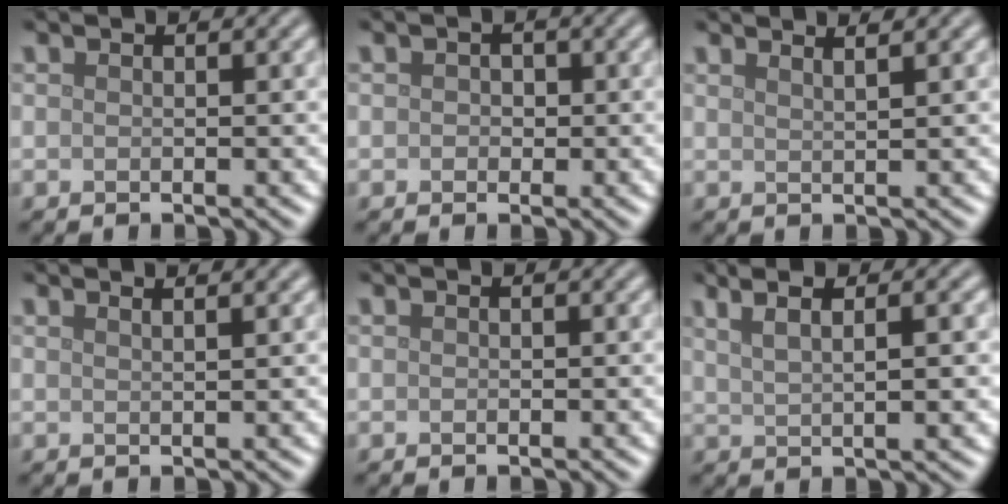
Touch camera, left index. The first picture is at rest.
{"total": 1.1, "force": [0.0, 1.0, 0.5], "torque": [-0.003, -0.001, -0.002]}
{"total": 2.6, "force": [2.0, 0.9, 1.4], "torque": [0.006, 0.012, 0.000]}
{"total": 2.6, "force": [1.8, 1.1, 1.5], "torque": [0.008, 0.011, -0.006]}
{"total": 0.0}
{"total": 5.8, "force": [2.8, 2.2, 4.6], "torque": [-0.057, 0.021, 0.023]}